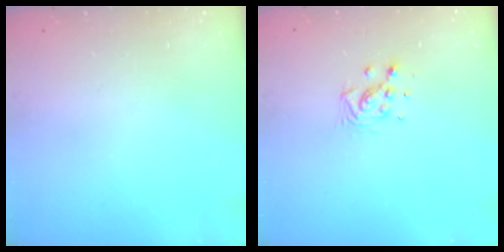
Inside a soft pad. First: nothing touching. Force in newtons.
{"total": 6.7, "press": 6.3, "slide": 2.3}